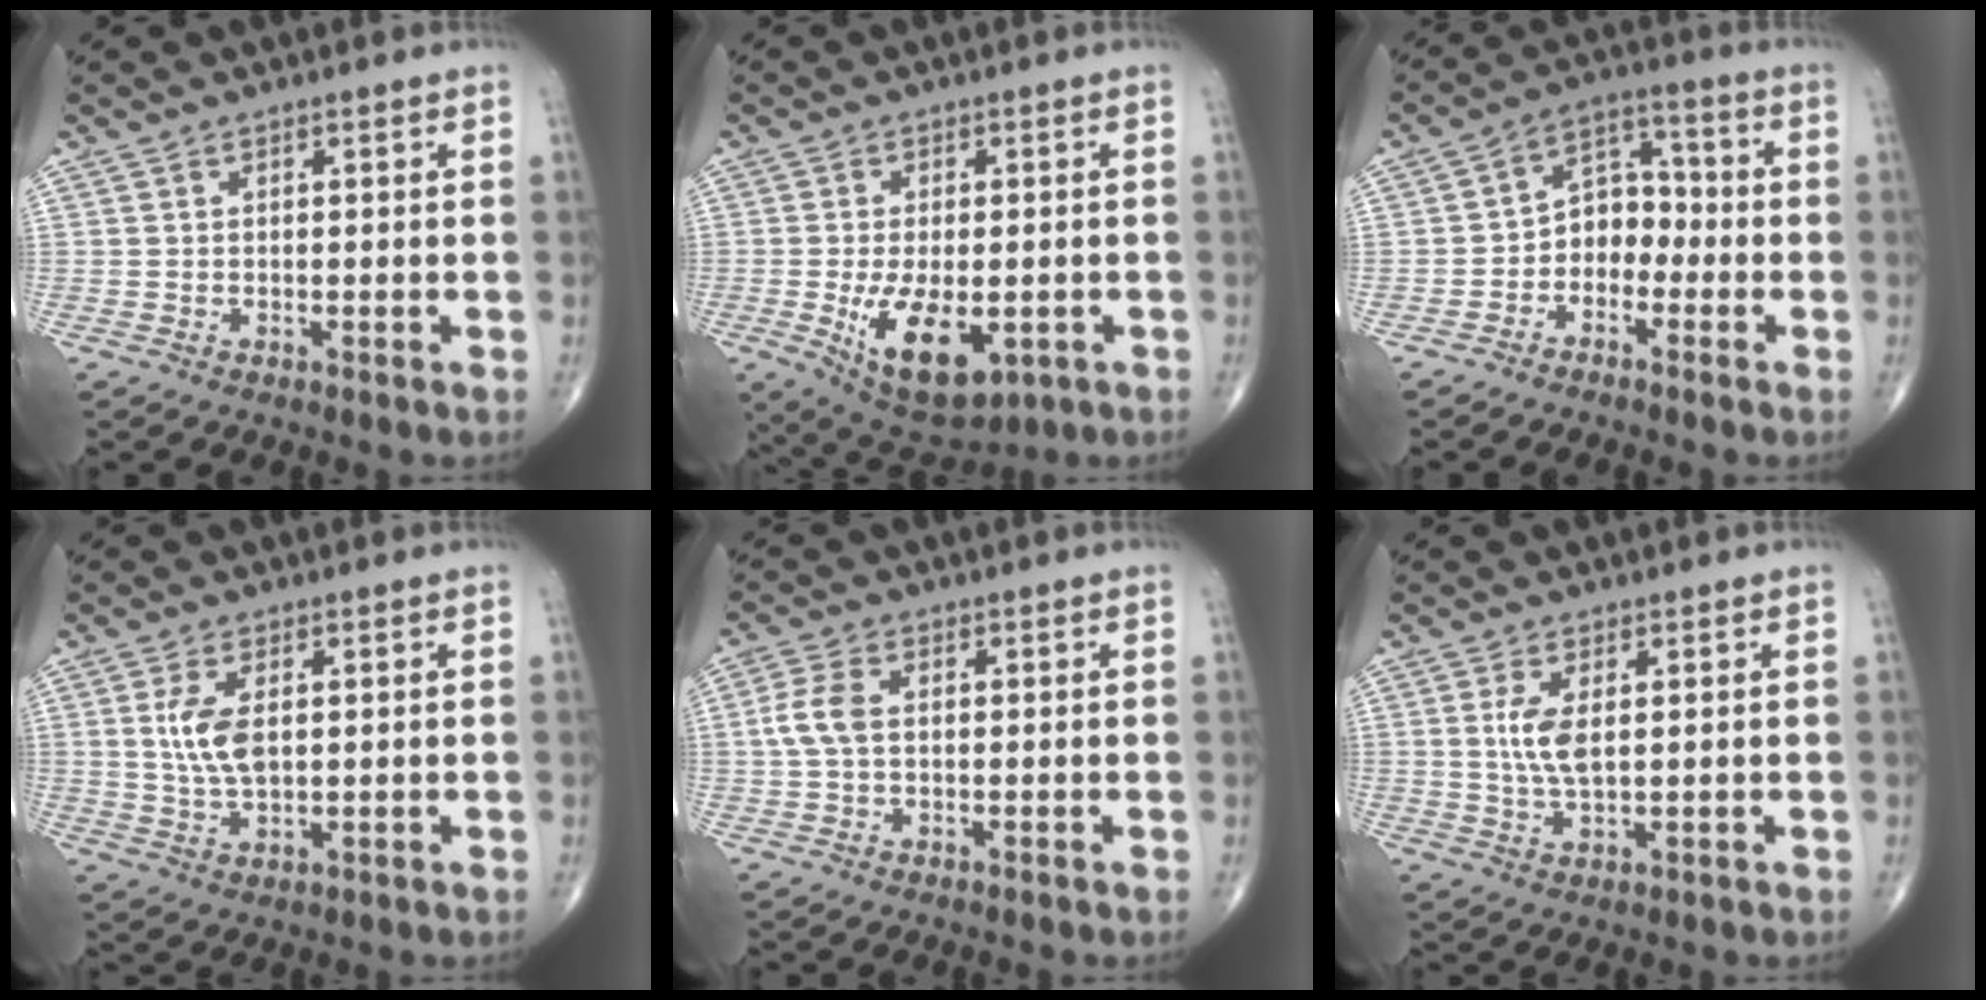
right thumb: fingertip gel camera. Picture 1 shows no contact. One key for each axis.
{"total": 12.4, "fx": -3.2, "fy": 6.3, "fz": 10.2, "tx": -0.152, "ty": -0.009, "tz": -0.035}
{"total": 7.1, "fx": -2.5, "fy": 5.3, "fz": 4.0, "tx": -0.031, "ty": 0.042, "tz": -0.058}
{"total": 6.6, "fx": 1.1, "fy": 3.2, "fz": 5.7, "tx": -0.118, "ty": -0.005, "tz": 0.023}
{"total": 5.0, "fx": 0.3, "fy": 2.9, "fz": 4.1, "tx": -0.100, "ty": 0.011, "tz": 0.000}
{"total": 5.3, "fx": 0.9, "fy": 2.1, "fz": 4.8, "tx": -0.104, "ty": -0.008, "tz": 0.021}